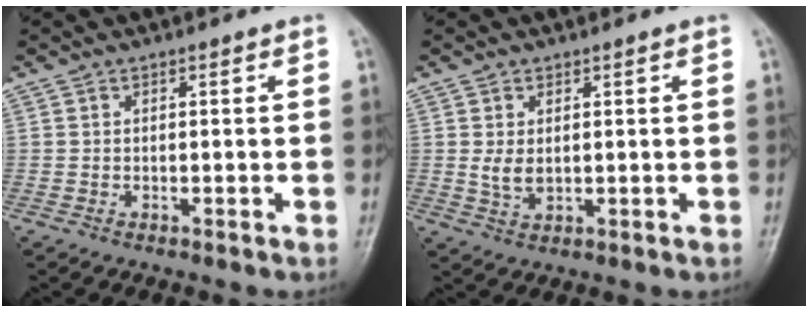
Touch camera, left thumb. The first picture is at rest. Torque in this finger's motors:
{"motor_torque": [0.45, 0.59, 0.50, 0.00, -0.01]}